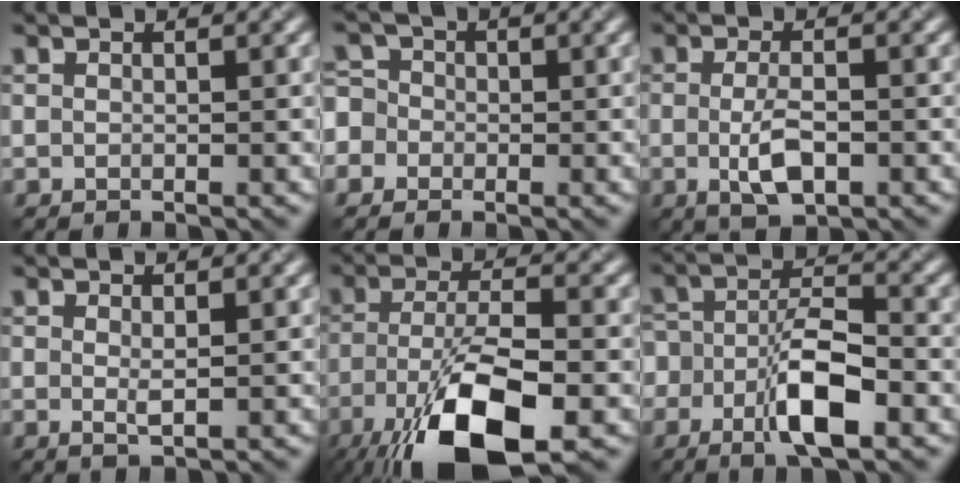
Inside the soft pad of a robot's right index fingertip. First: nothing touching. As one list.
[{"total": 4.3, "force": [-1.1, 3.9, 1.3], "torque": [-0.021, 0.021, -0.052]}, {"total": 3.4, "force": [-0.6, 1.2, 3.1], "torque": [-0.066, -0.008, -0.012]}, {"total": 1.1, "force": [0.2, 0.1, 1.1], "torque": [-0.021, -0.004, 0.002]}, {"total": 12.7, "force": [-6.6, 4.3, 9.9], "torque": [-0.199, -0.019, -0.120]}, {"total": 6.6, "force": [-2.8, 2.8, 5.3], "torque": [-0.089, 0.003, -0.053]}]